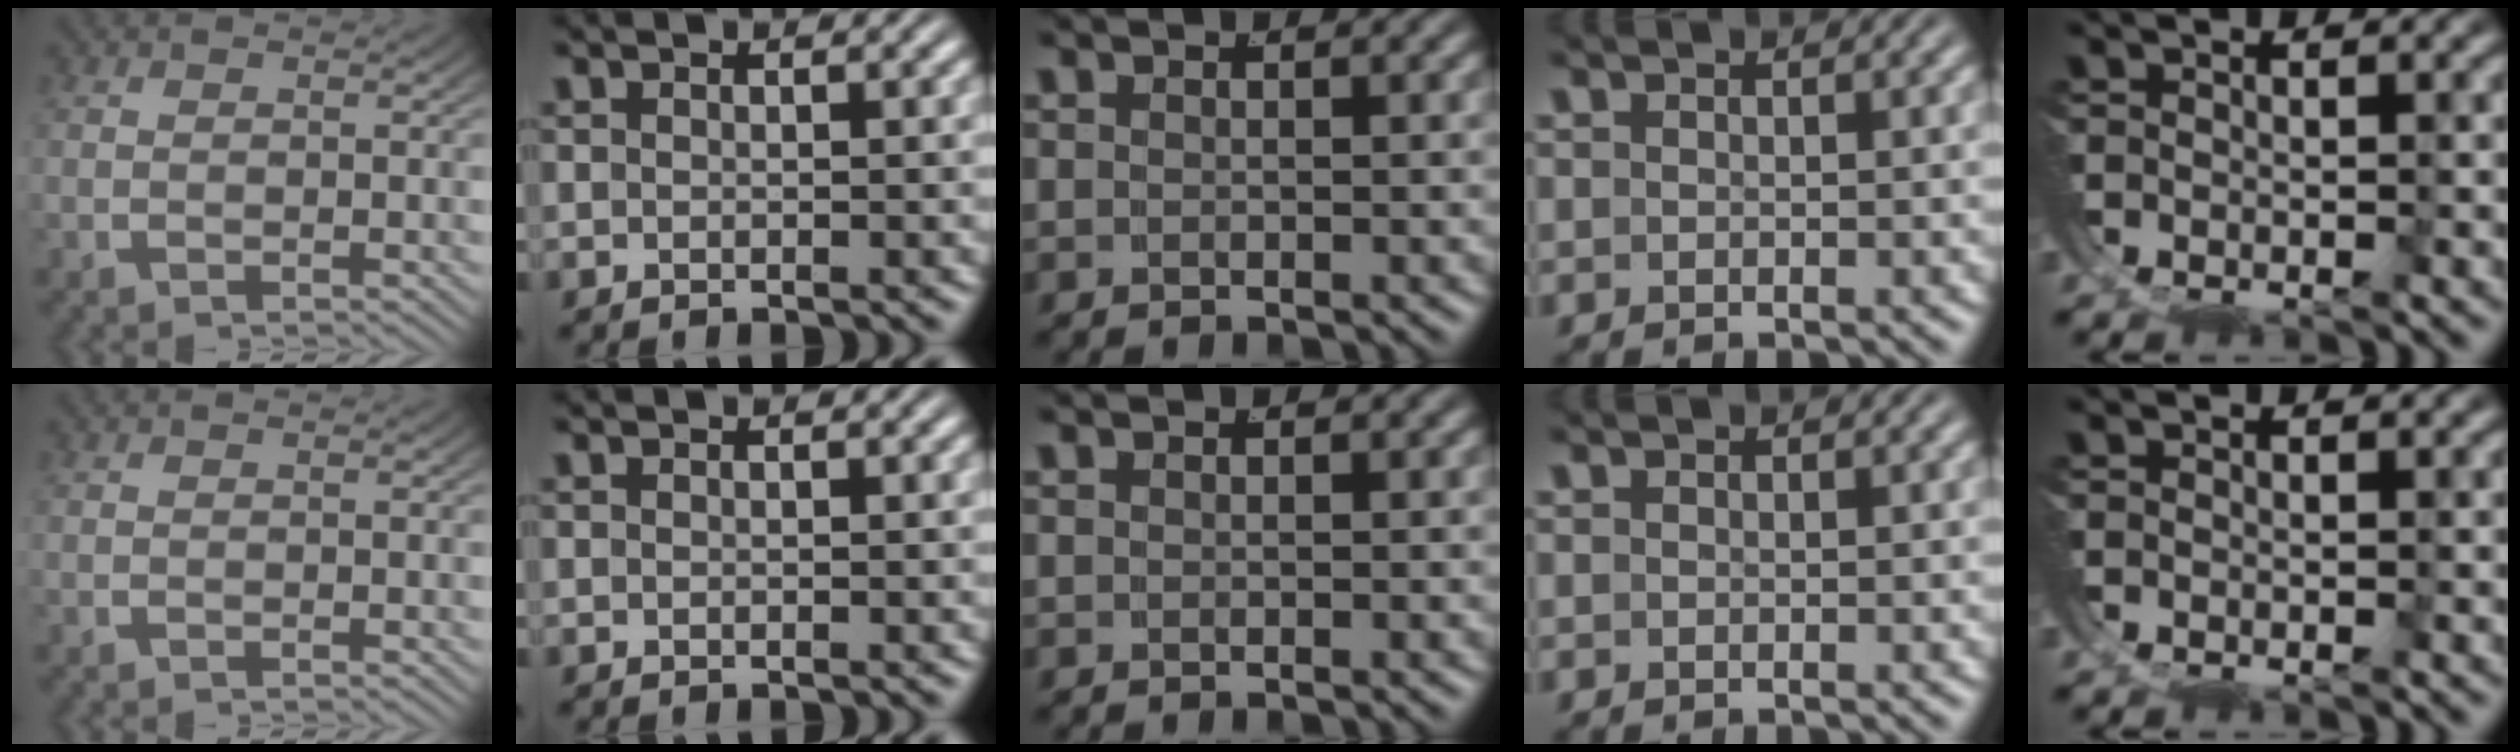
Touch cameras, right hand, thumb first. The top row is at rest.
{}